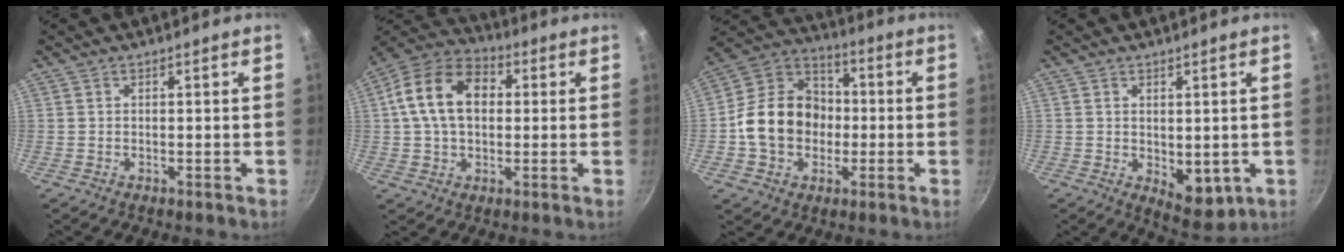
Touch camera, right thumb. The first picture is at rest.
{"total": 15.0, "force": [2.2, 10.4, 10.6], "torque": [-0.160, 0.025, 0.020]}
{"total": 16.4, "force": [-1.7, 13.4, 9.2], "torque": [-0.126, 0.039, -0.042]}
{"total": 6.6, "force": [-0.5, 4.0, 5.3], "torque": [-0.056, -0.018, 0.005]}